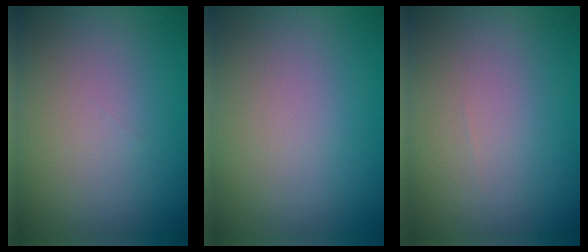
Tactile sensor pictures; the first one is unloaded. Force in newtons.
{"total": 0.0}
{"total": 0.0}